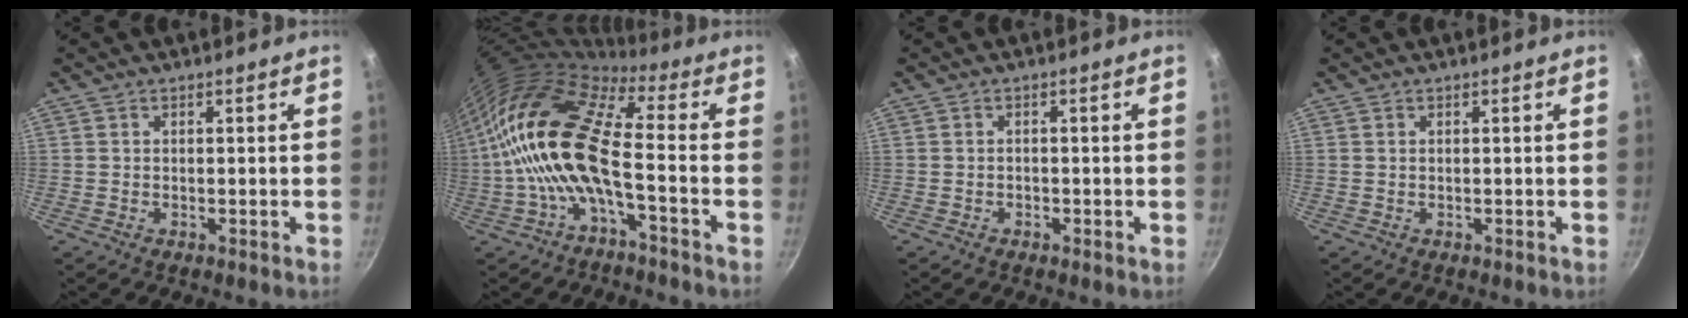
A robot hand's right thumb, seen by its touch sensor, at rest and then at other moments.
{"total": 18.6, "force": [-2.2, 7.3, 17.0], "torque": [-0.331, 0.028, -0.058]}
{"total": 0.6, "force": [-0.4, 0.4, 0.1], "torque": [-0.002, 0.003, -0.008]}
{"total": 0.0}